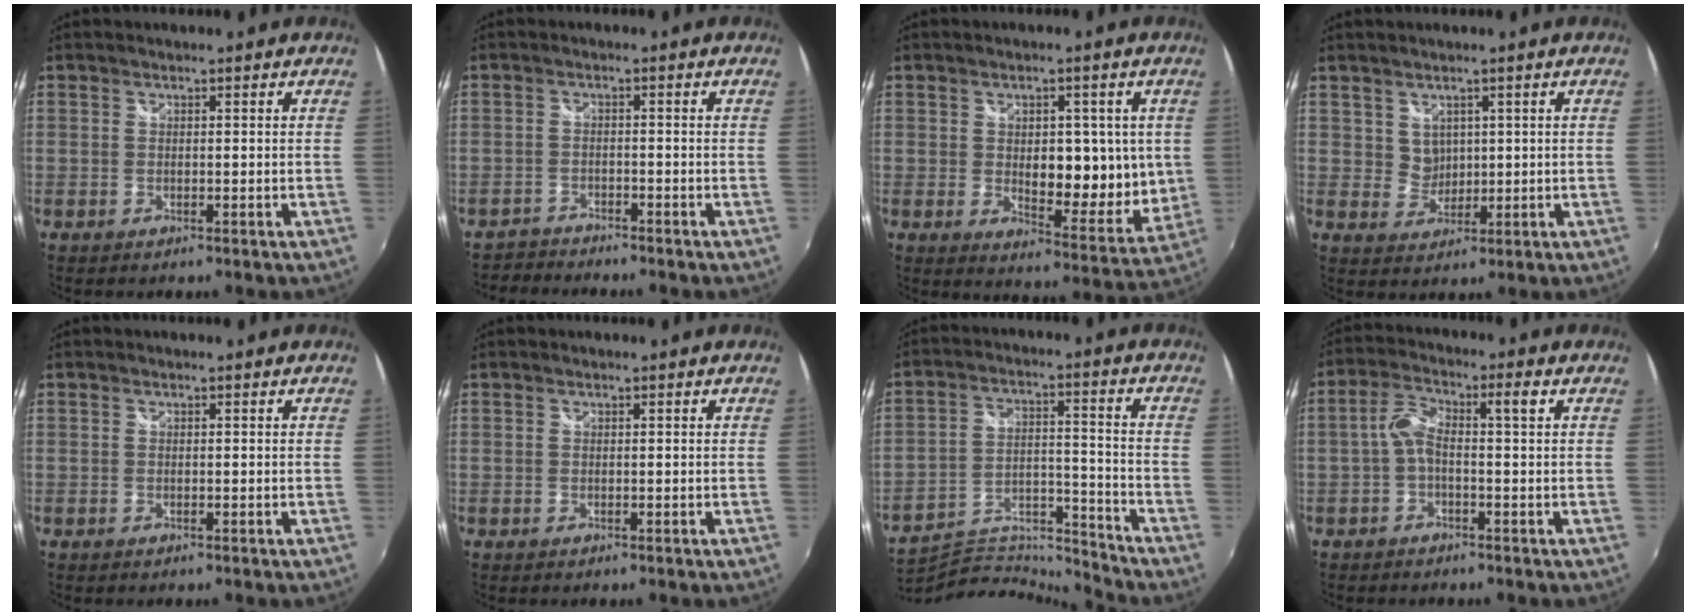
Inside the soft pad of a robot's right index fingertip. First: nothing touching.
{"total": 3.1, "force": [-3.0, 0.6, -0.4], "torque": [-0.005, -0.002, -0.061]}
{"total": 12.6, "force": [1.2, 7.0, 10.4], "torque": [-0.128, -0.017, 0.025]}
{"total": 3.2, "force": [1.6, 2.7, 0.6], "torque": [-0.005, 0.002, 0.035]}
{"total": 0.0}
{"total": 0.0}
{"total": 13.8, "force": [-13.7, 0.1, 1.2], "torque": [-0.029, 0.021, -0.242]}
{"total": 4.8, "force": [-0.5, 0.9, 4.7], "torque": [-0.098, 0.014, -0.011]}